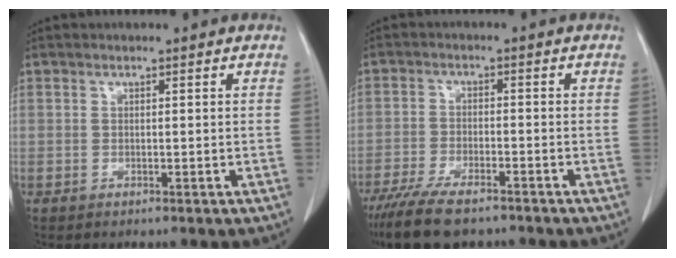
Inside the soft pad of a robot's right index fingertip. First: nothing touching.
{"total": 10.4, "force": [-8.2, 2.7, 5.9], "torque": [-0.101, -0.022, -0.134]}